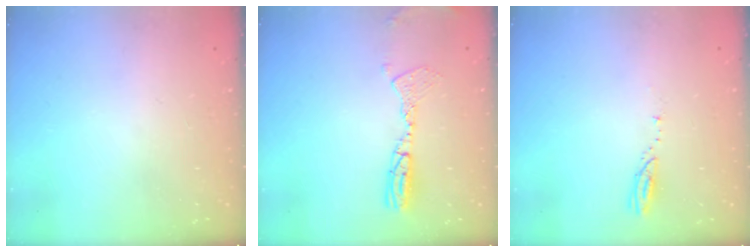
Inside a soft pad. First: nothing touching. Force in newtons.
{"total": 10.0, "press": 9.7, "slide": 2.6}
{"total": 3.0, "press": 3.0, "slide": 0.2}